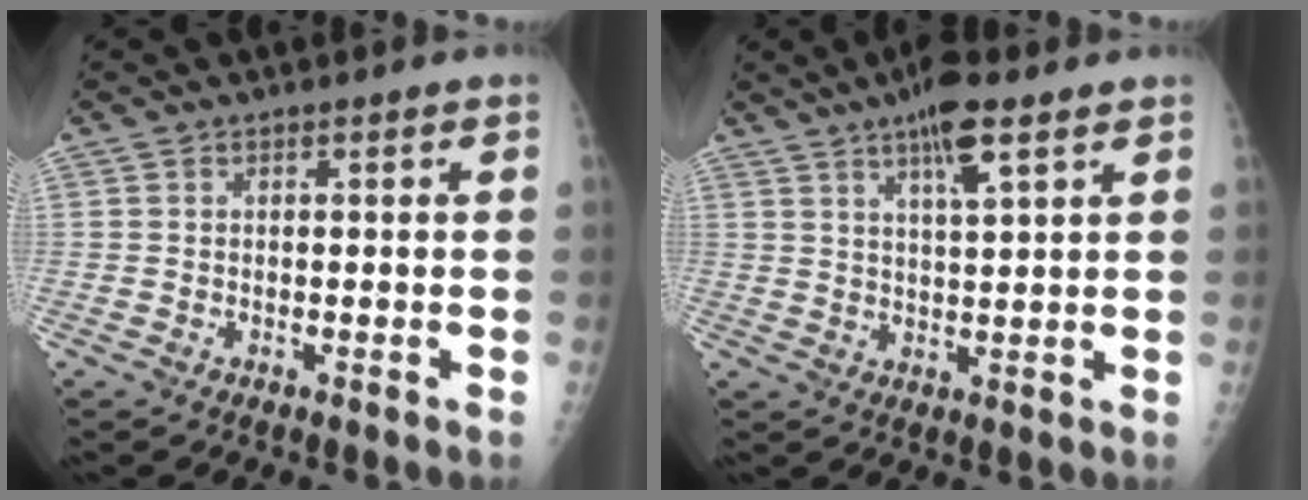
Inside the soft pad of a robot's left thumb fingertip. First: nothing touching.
{"total": 7.9, "force": [4.6, 1.8, 6.1], "torque": [-0.099, -0.018, 0.076]}